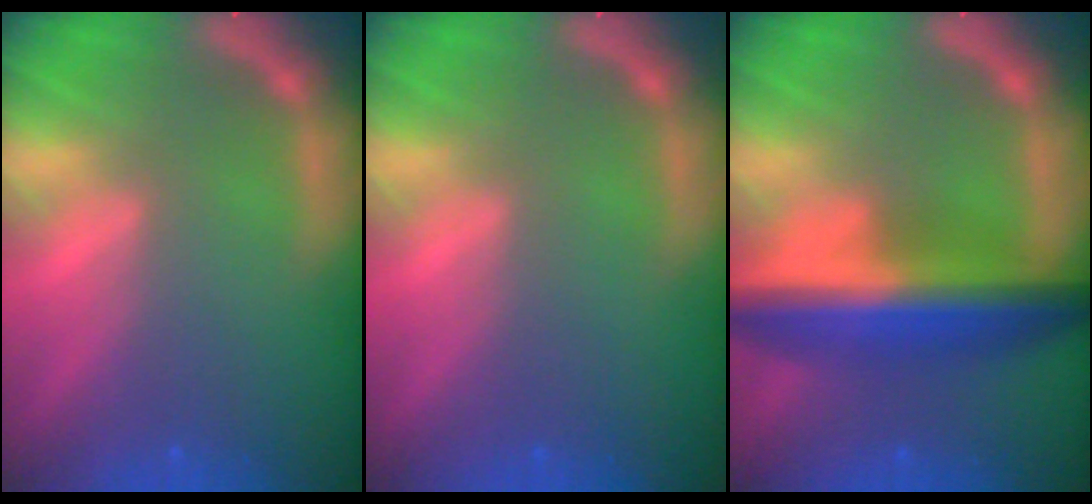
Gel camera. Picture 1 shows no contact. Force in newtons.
{"total": 0.0}
{"total": 9.5}